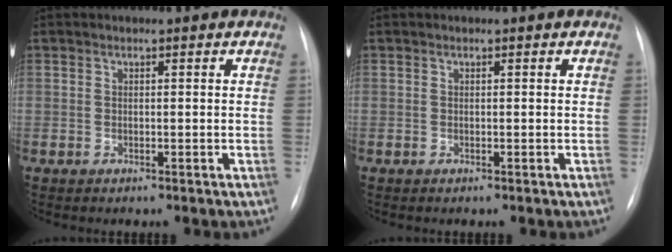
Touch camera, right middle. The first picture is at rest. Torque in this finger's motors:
{"motor_torque": [0.09, -0.16, 0.02, 0.00]}